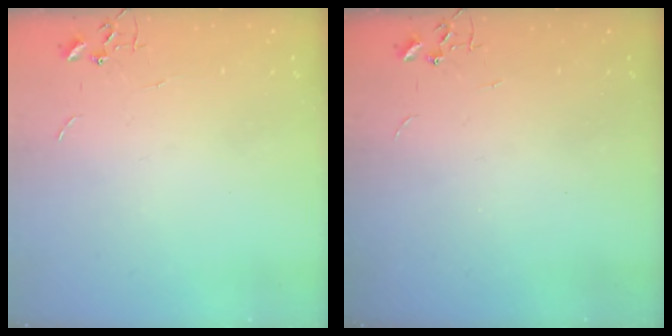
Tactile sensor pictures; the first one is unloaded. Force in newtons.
{"total": 0.0}